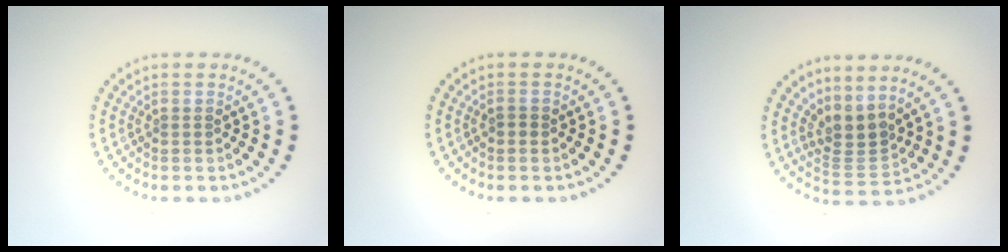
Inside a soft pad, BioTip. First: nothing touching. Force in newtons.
{"total": 0.7, "press": 0.7, "slide": 0.2}
{"total": 2.9, "press": 2.1, "slide": 2.0}